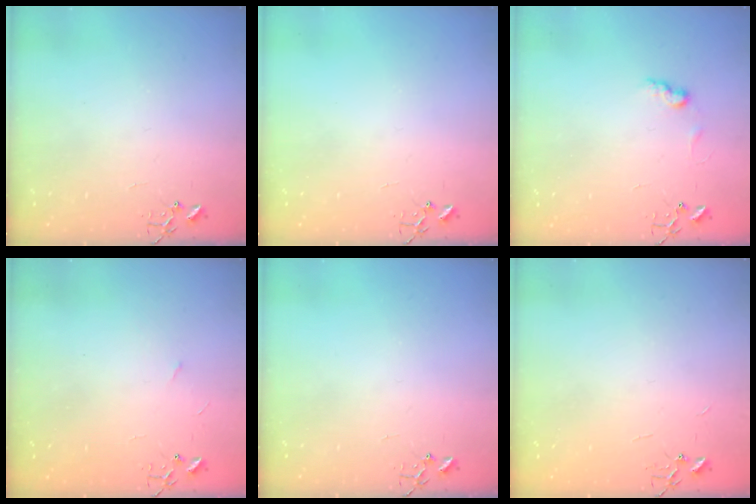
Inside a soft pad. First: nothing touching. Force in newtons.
{"total": 0.0}
{"total": 7.2, "press": 7.2, "slide": 0.2}
{"total": 2.6, "press": 2.6, "slide": 0.4}
{"total": 0.0}
{"total": 2.2, "press": 2.2, "slide": 0.3}